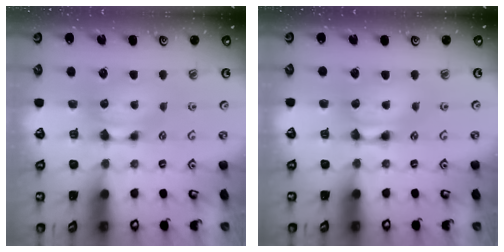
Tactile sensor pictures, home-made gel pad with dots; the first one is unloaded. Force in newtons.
{"total": 2.2, "press": 2.2, "slide": 0.1}